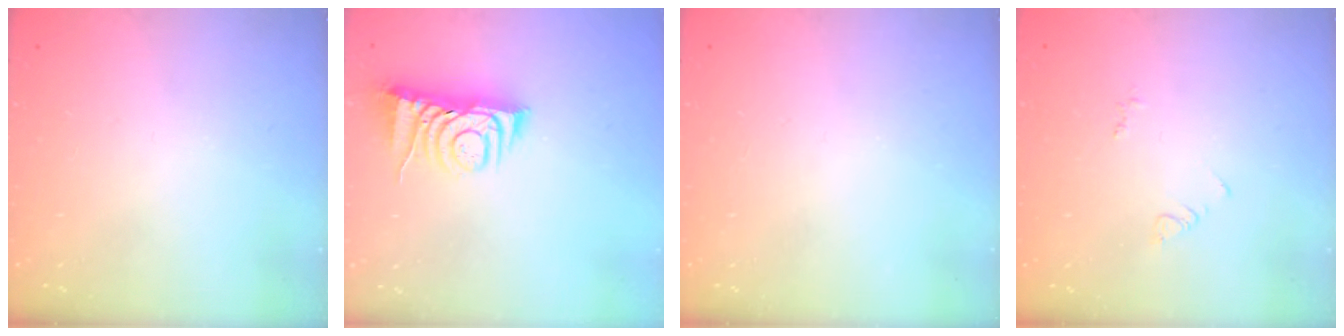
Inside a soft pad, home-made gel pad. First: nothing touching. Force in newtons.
{"total": 7.3, "press": 7.2, "slide": 0.8}
{"total": 0.0}
{"total": 2.9, "press": 2.9, "slide": 0.4}